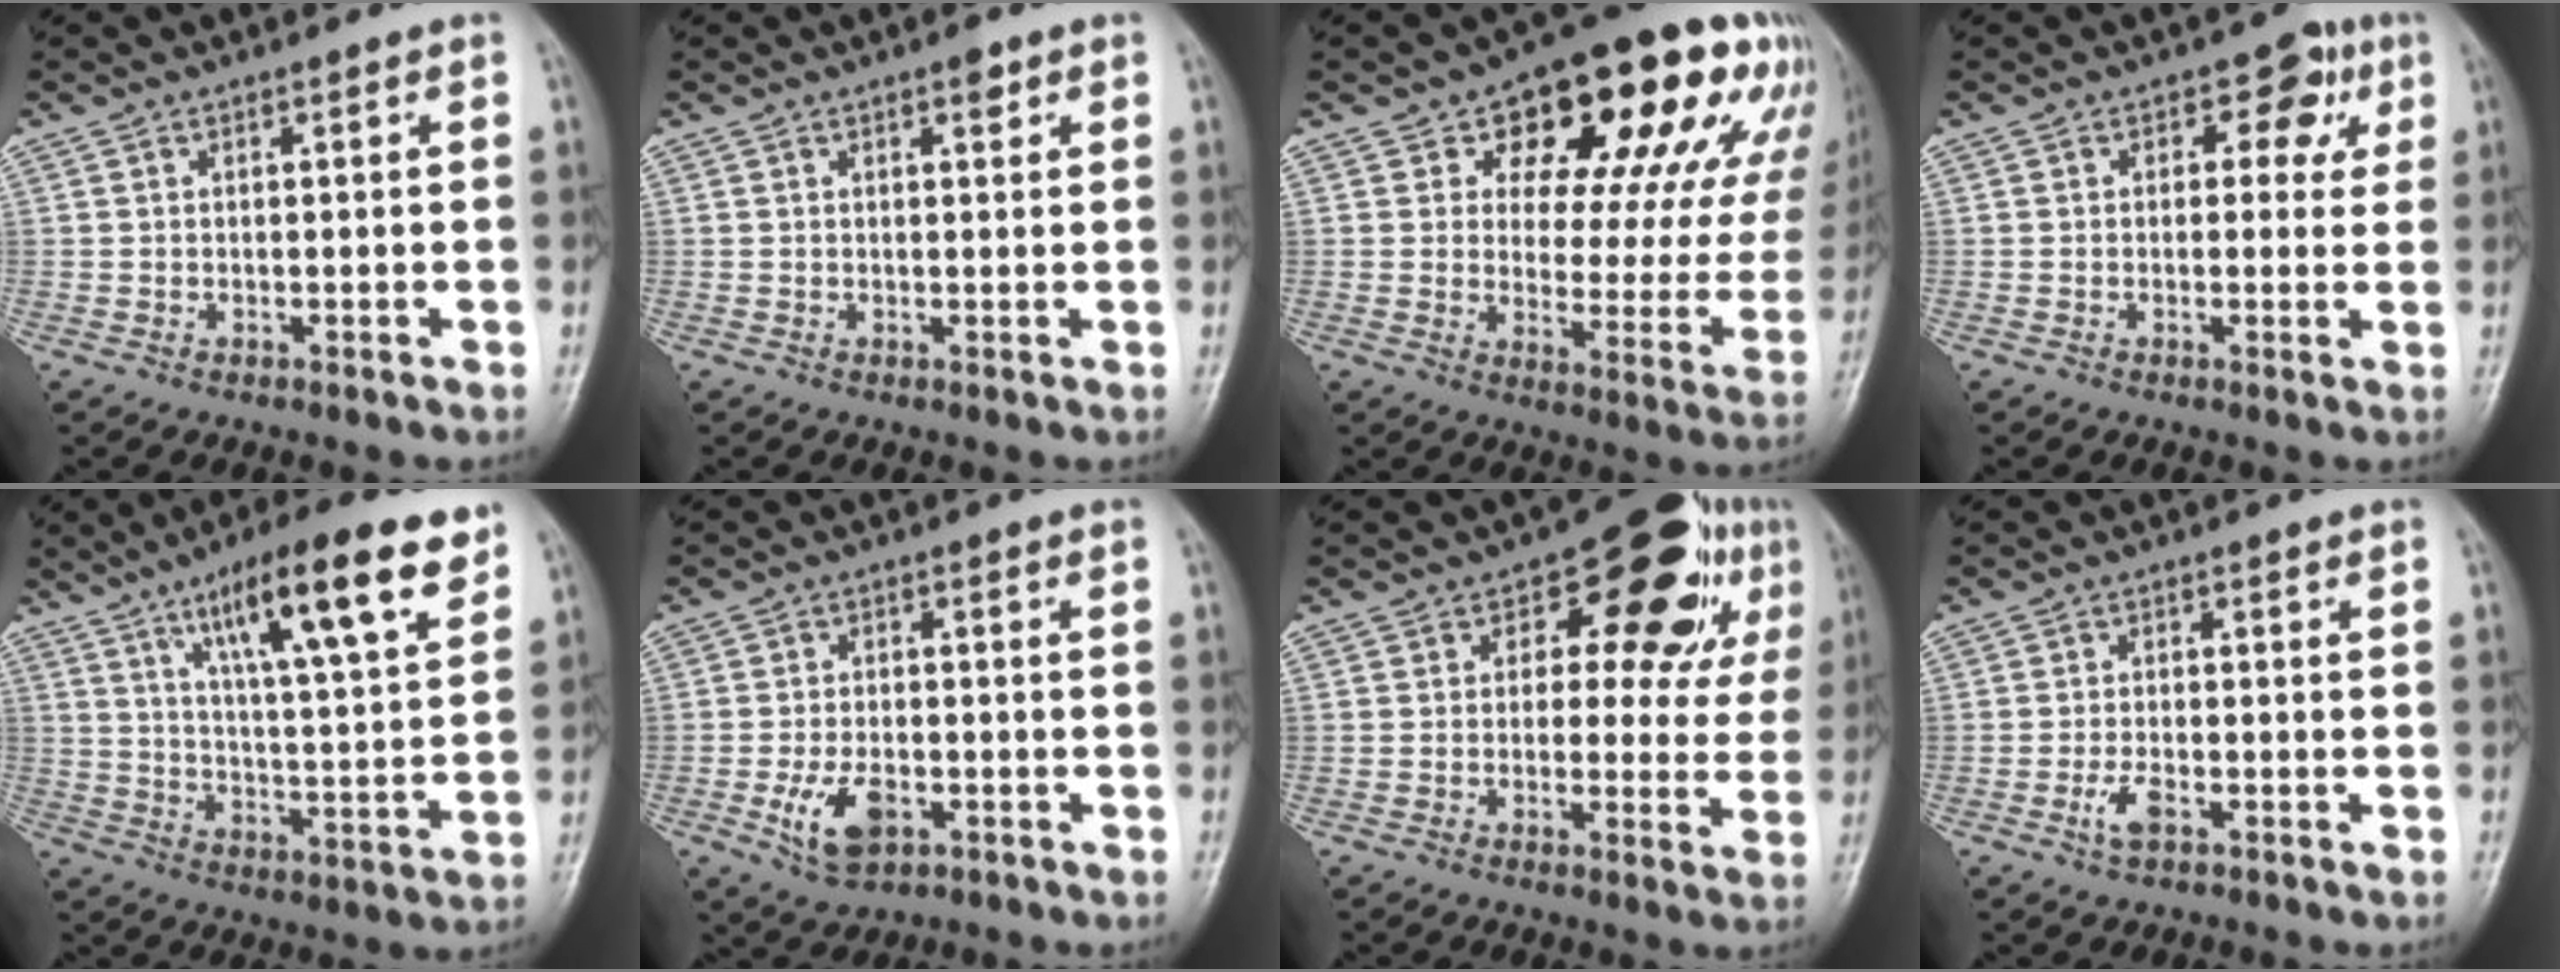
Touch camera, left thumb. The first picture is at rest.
{"total": 1.5, "force": [0.9, 0.6, 1.0], "torque": [-0.011, -0.003, 0.010]}
{"total": 23.5, "force": [12.4, 11.8, 16.2], "torque": [-0.167, -0.014, 0.168]}
{"total": 5.5, "force": [1.8, 3.9, 3.5], "torque": [0.002, 0.000, 0.010]}
{"total": 18.4, "force": [10.6, 3.9, 14.5], "torque": [-0.205, -0.043, 0.170]}
{"total": 6.8, "force": [-2.8, 4.0, 4.8], "torque": [-0.090, 0.007, -0.045]}
{"total": 13.9, "force": [4.9, 8.4, 9.9], "torque": [-0.062, 0.003, 0.056]}
{"total": 3.0, "force": [-1.7, 1.2, 2.1], "torque": [-0.050, 0.009, -0.033]}